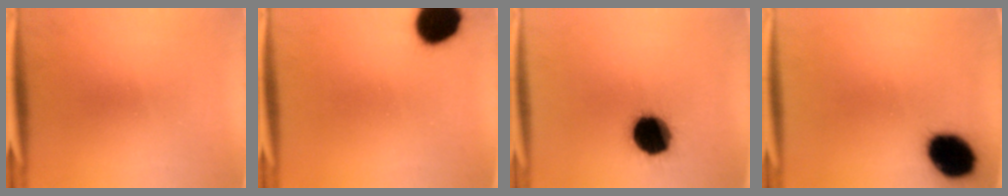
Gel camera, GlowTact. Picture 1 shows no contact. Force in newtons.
{"total": 12.6}
{"total": 16.2}
{"total": 14.5}